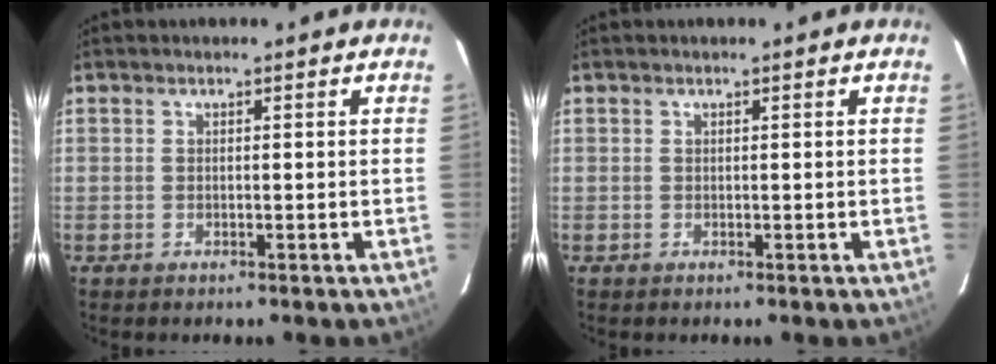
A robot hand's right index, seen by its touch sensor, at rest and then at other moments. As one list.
[{"total": 0.0}]